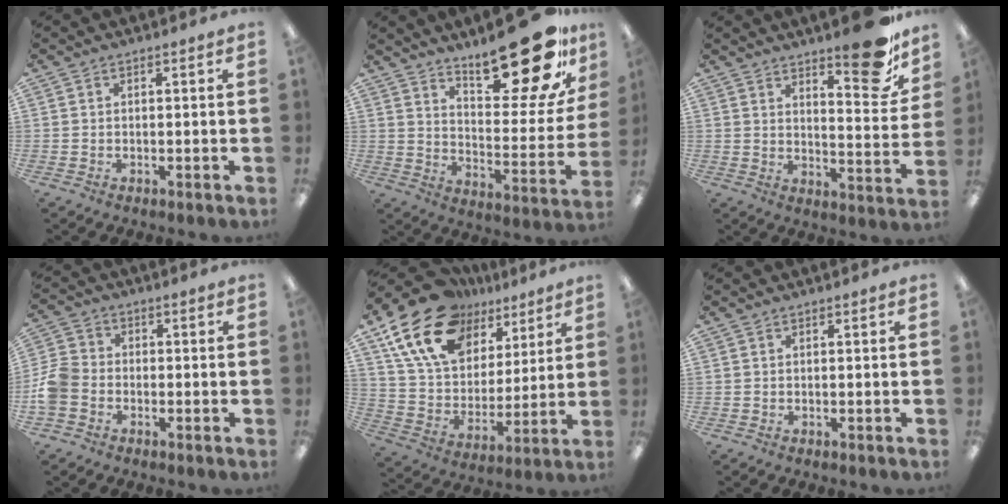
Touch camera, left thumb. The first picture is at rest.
{"total": 24.9, "force": [17.7, 8.6, 15.3], "torque": [-0.199, -0.121, 0.287]}
{"total": 13.9, "force": [10.5, 4.1, 8.2], "torque": [-0.091, -0.077, 0.170]}
{"total": 7.0, "force": [-2.8, 5.4, 3.4], "torque": [-0.080, 0.022, -0.053]}
{"total": 20.0, "force": [12.4, 12.3, 9.7], "torque": [-0.185, -0.053, 0.233]}
{"total": 0.0}